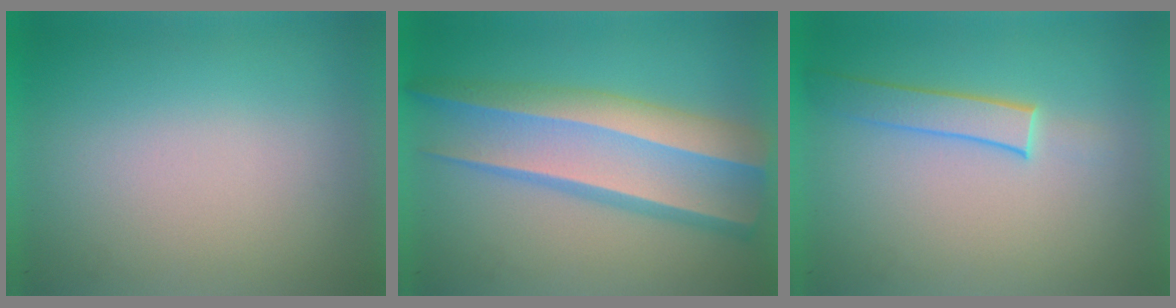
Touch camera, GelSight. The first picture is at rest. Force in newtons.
{"total": 6.3}
{"total": 1.9}